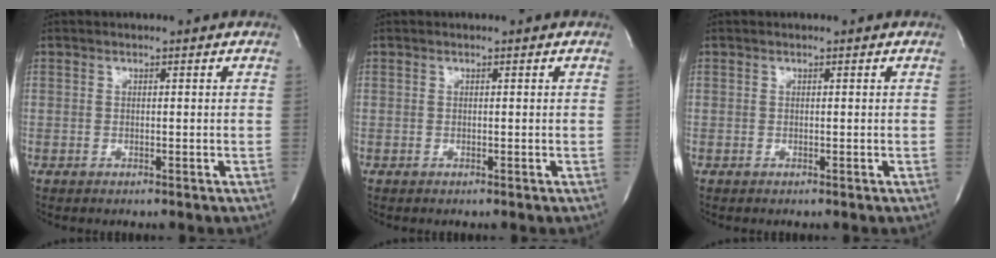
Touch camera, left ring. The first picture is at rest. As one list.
[{"total": 0.0}, {"total": 0.0}]